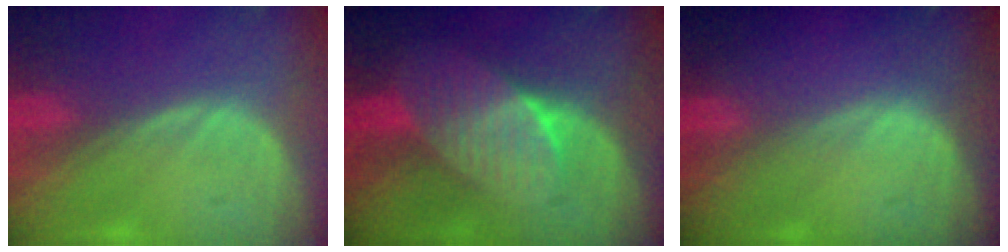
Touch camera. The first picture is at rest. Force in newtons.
{"total": 7.4, "press": 6.7, "slide": 3.2}
{"total": 0.0}